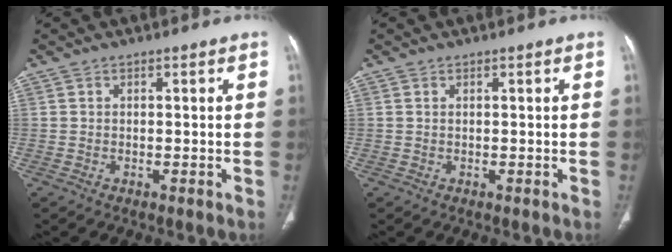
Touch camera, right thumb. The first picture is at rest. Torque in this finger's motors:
{"motor_torque": [0.22, 0.02, -0.08, -0.46, 0.05]}